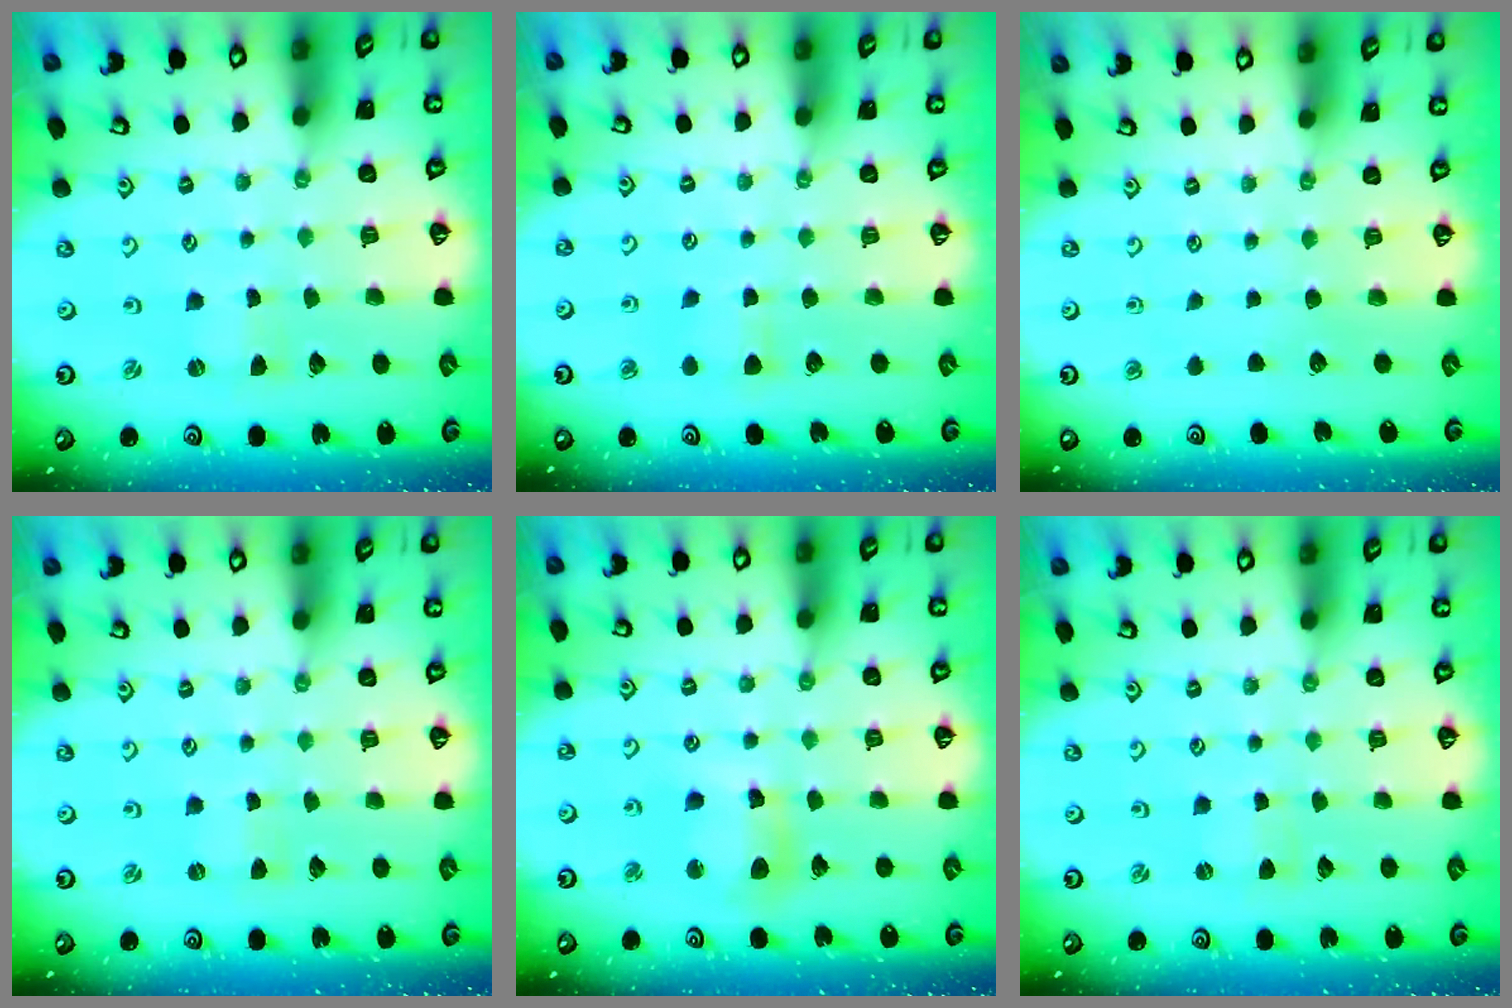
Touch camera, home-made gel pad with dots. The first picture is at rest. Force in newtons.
{"total": 4.5, "press": 4.4, "slide": 0.6}
{"total": 0.0}
{"total": 0.0}
{"total": 10.0, "press": 9.9, "slide": 1.2}
{"total": 0.6, "press": 0.6, "slide": 0.0}